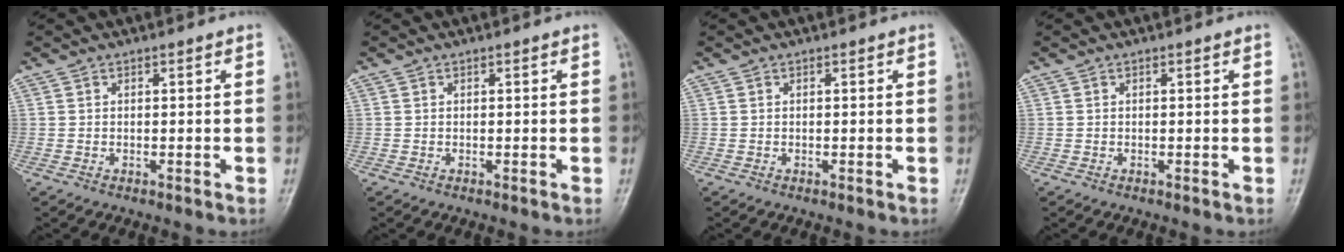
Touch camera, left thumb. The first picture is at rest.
{"total": 0.0}
{"total": 0.0}
{"total": 0.0}